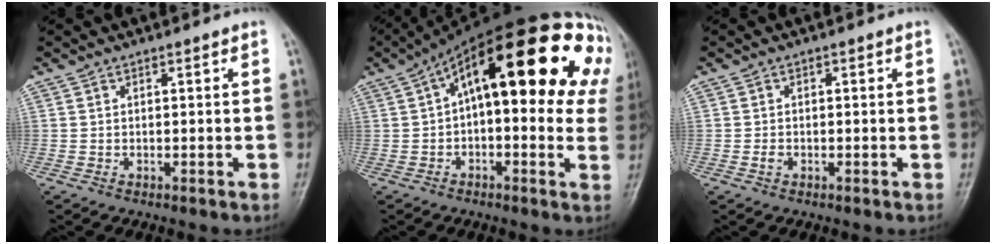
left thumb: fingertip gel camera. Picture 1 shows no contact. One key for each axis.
{"total": 28.2, "fx": 8.3, "fy": 11.8, "fz": 24.2, "tx": -0.312, "ty": 0.069, "tz": 0.113}
{"total": 1.1, "fx": -0.4, "fy": 0.8, "fz": 0.6, "tx": -0.009, "ty": 0.001, "tz": -0.009}